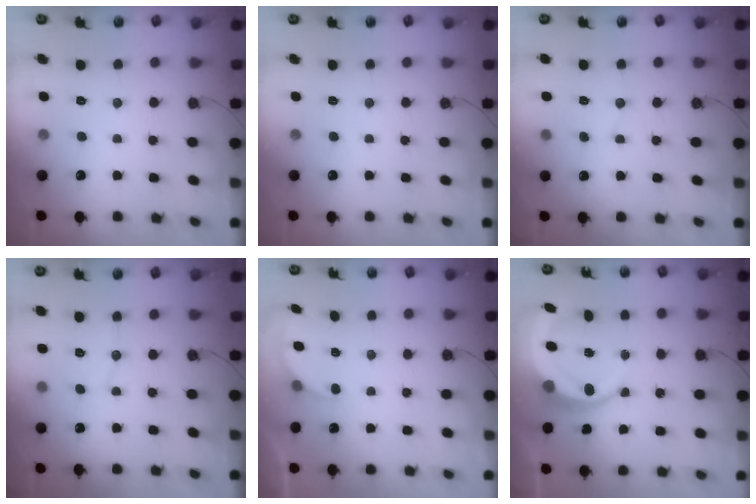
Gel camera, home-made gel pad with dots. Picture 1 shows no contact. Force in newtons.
{"total": 0.0}
{"total": 4.5, "press": 4.1, "slide": 1.7}
{"total": 5.0, "press": 5.0, "slide": 0.2}
{"total": 2.5, "press": 2.3, "slide": 1.1}
{"total": 11.3, "press": 11.2, "slide": 1.3}